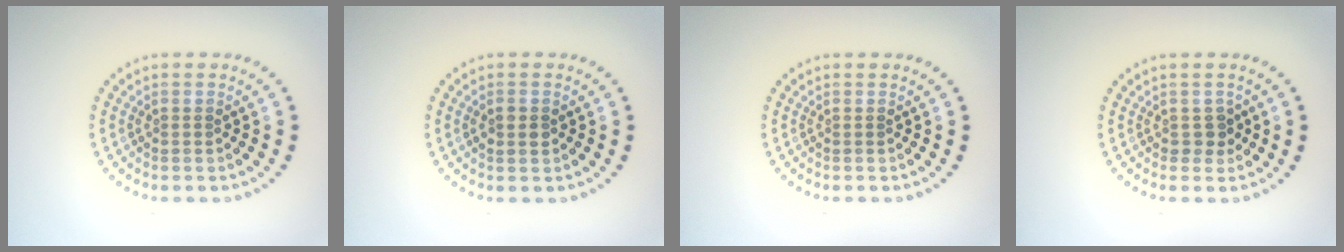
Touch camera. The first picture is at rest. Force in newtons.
{"total": 1.1, "press": 1.1, "slide": 0.1}
{"total": 0.0}
{"total": 1.1, "press": 1.0, "slide": 0.6}